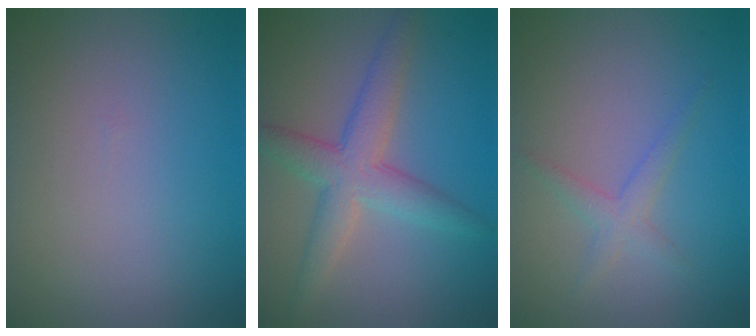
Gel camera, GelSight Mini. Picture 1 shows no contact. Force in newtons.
{"total": 4.9, "press": 4.9, "slide": 0.1}
{"total": 1.8, "press": 1.8, "slide": 0.0}